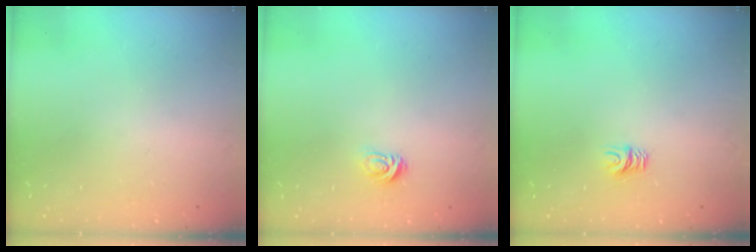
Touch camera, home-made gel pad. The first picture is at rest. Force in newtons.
{"total": 3.4, "press": 3.4, "slide": 0.5}
{"total": 5.8, "press": 5.8, "slide": 0.6}